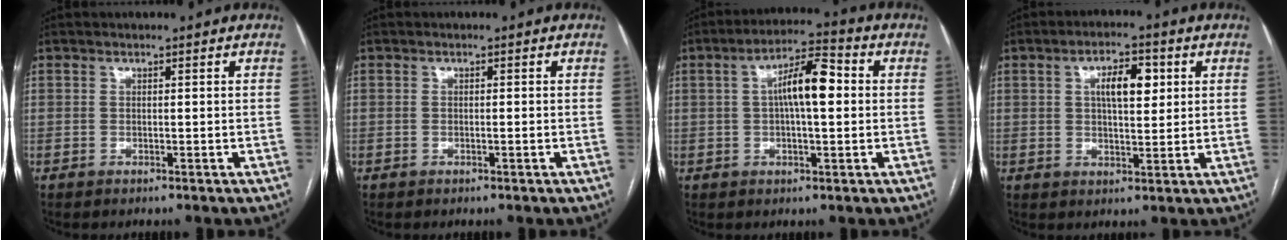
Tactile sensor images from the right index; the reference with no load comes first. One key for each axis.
{"total": 0.8, "fx": -0.1, "fy": 0.2, "fz": 0.8, "tx": -0.016, "ty": 0.000, "tz": 0.001}
{"total": 8.8, "fx": 1.1, "fy": 2.2, "fz": 8.4, "tx": -0.152, "ty": 0.026, "tz": 0.013}
{"total": 6.6, "fx": 1.9, "fy": 2.5, "fz": 5.8, "tx": -0.098, "ty": 0.012, "tz": 0.033}